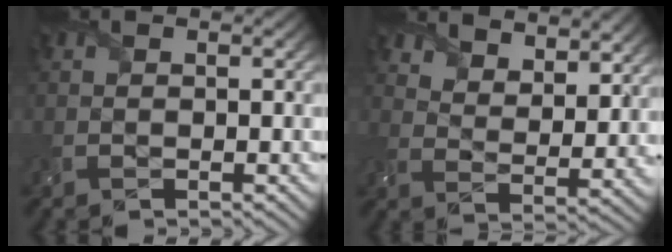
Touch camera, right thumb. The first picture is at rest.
{"total": 6.9, "force": [6.1, 2.4, 2.3], "torque": [-0.050, -0.005, 0.114]}